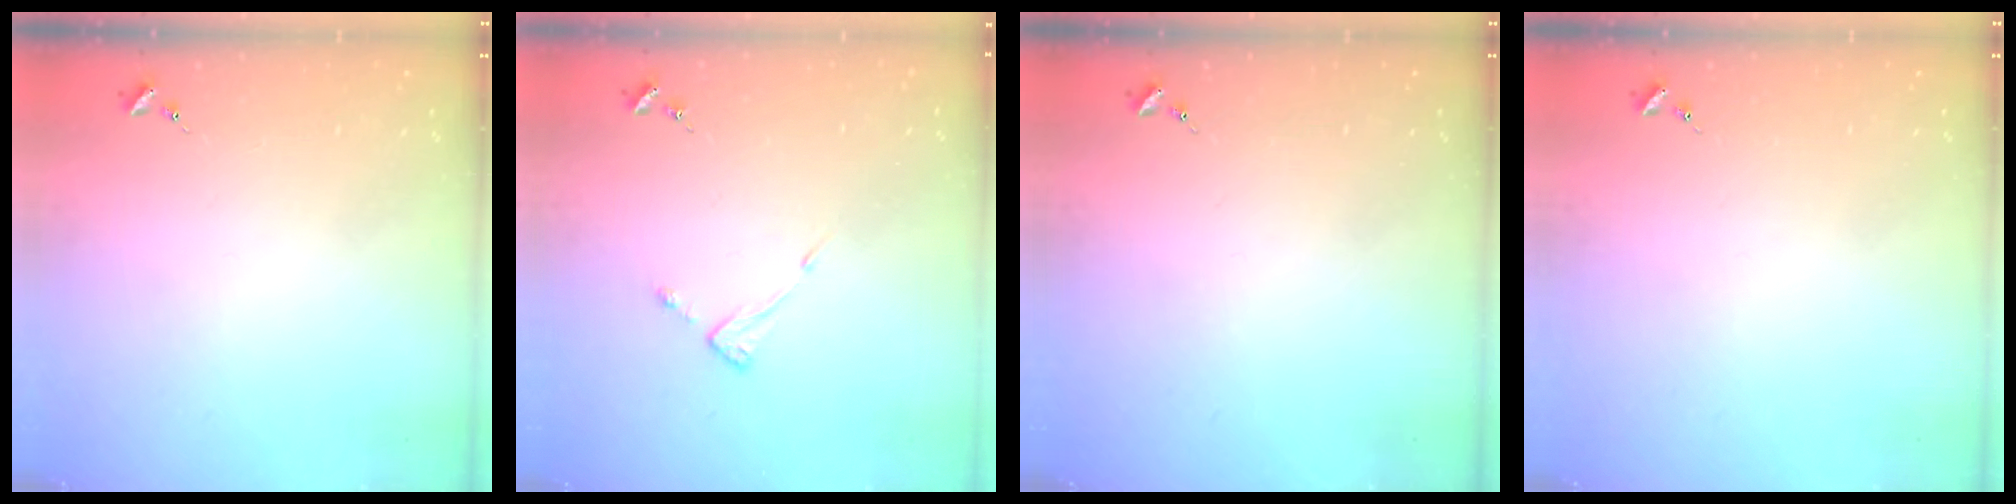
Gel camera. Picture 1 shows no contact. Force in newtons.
{"total": 3.9, "press": 3.8, "slide": 0.4}
{"total": 0.0}
{"total": 0.0}